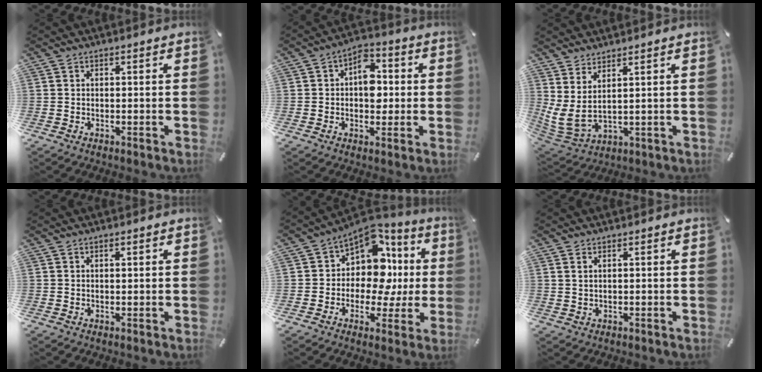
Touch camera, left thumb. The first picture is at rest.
{"total": 8.6, "force": [0.1, 6.2, 6.0], "torque": [-0.065, 0.002, -0.004]}
{"total": 5.5, "force": [2.7, 1.8, 4.4], "torque": [-0.116, -0.043, 0.048]}
{"total": 0.6, "force": [0.3, 0.2, 0.5], "torque": [-0.008, 0.000, 0.005]}
{"total": 12.6, "force": [3.0, 9.2, 8.1], "torque": [-0.139, -0.043, 0.054]}
{"total": 1.1, "force": [0.7, 0.2, 0.9], "torque": [-0.018, 0.001, 0.013]}